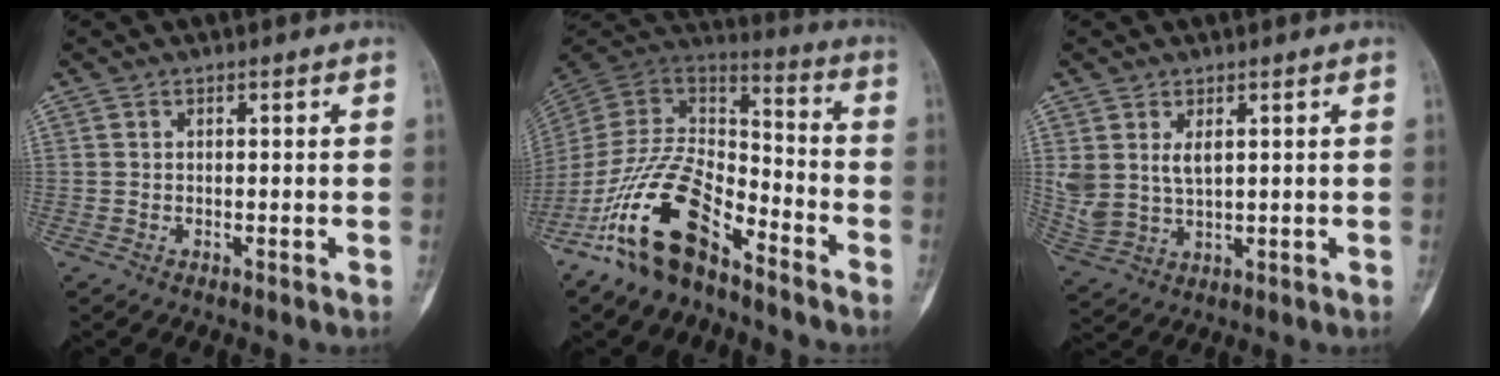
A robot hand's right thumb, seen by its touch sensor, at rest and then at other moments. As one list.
[{"total": 18.4, "force": [-11.6, 8.2, 11.8], "torque": [-0.205, 0.086, -0.219]}, {"total": 6.5, "force": [2.1, 3.8, 4.8], "torque": [-0.102, -0.007, 0.057]}]